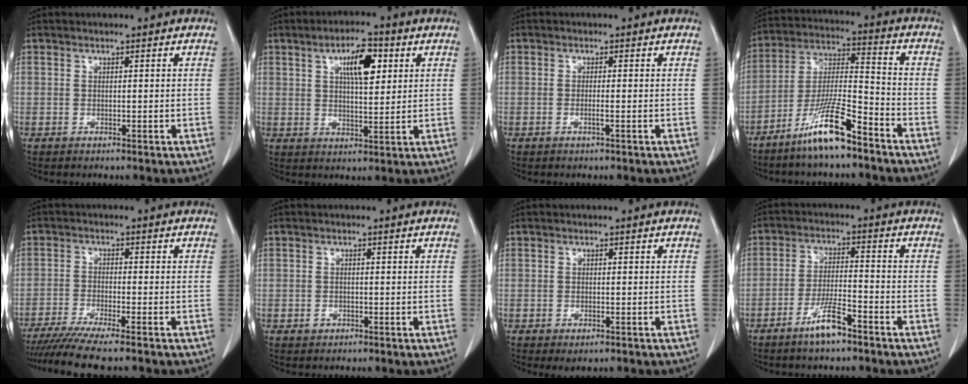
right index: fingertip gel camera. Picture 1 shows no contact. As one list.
[{"total": 7.6, "force": [2.9, 2.4, 6.6], "torque": [-0.112, 0.008, 0.049]}, {"total": 1.0, "force": [-0.4, -0.1, 0.9], "torque": [-0.021, 0.000, -0.005]}, {"total": 11.6, "force": [-8.1, 1.1, 8.2], "torque": [-0.166, -0.015, -0.153]}, {"total": 9.2, "force": [-7.9, -0.7, 4.7], "torque": [-0.065, -0.023, -0.125]}, {"total": 0.8, "force": [-0.4, 0.7, 0.3], "torque": [-0.003, 0.003, -0.002]}, {"total": 2.1, "force": [-1.3, 0.8, 1.5], "torque": [-0.019, -0.004, -0.009]}, {"total": 6.0, "force": [-4.2, 0.8, 4.3], "torque": [-0.086, -0.004, -0.075]}]